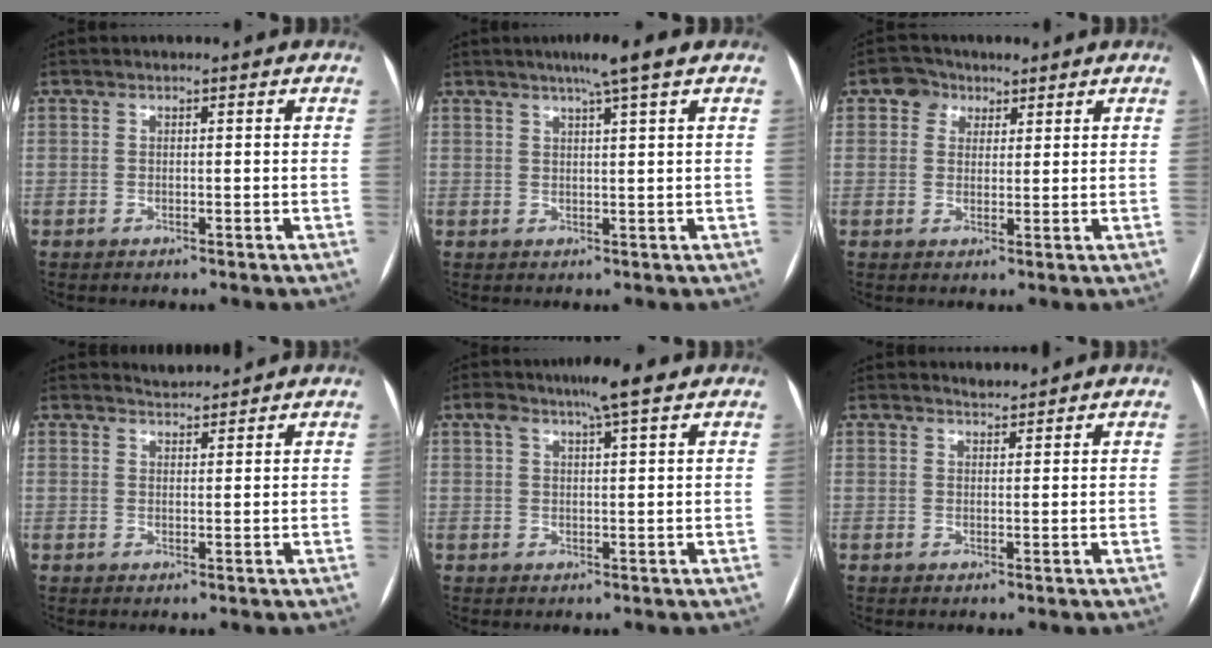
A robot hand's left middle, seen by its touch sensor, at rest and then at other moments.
{"total": 4.5, "force": [3.1, -0.9, 3.1], "torque": [-0.052, 0.006, 0.051]}
{"total": 3.5, "force": [2.0, 2.8, 0.8], "torque": [-0.016, 0.012, 0.032]}
{"total": 2.1, "force": [2.1, -0.1, -0.3], "torque": [-0.004, 0.004, 0.040]}
{"total": 5.4, "force": [3.6, 0.1, 4.1], "torque": [-0.074, 0.017, 0.062]}
{"total": 1.4, "force": [1.4, 0.0, -0.2], "torque": [-0.006, -0.001, 0.025]}